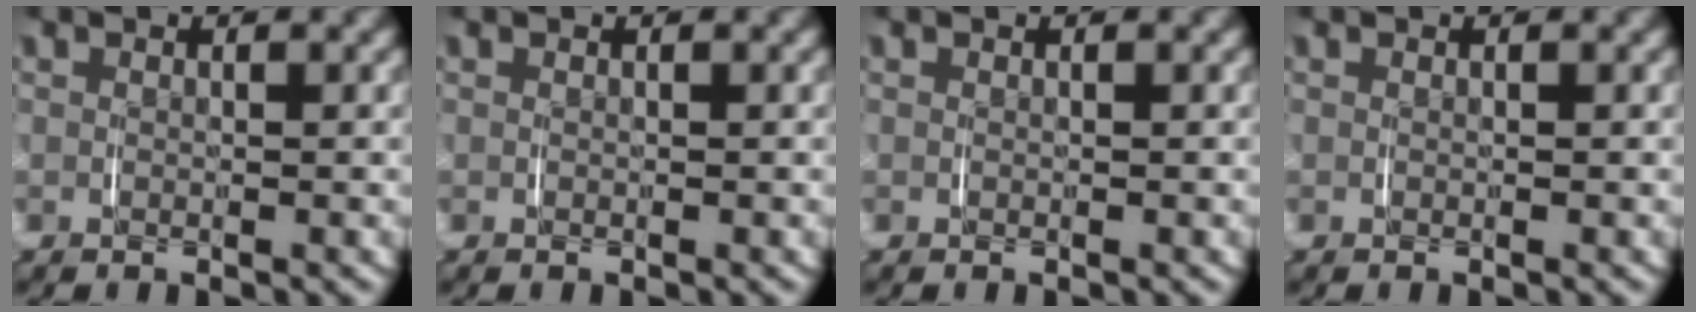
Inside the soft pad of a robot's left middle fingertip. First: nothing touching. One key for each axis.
{"total": 0.0}
{"total": 0.0}
{"total": 0.0}